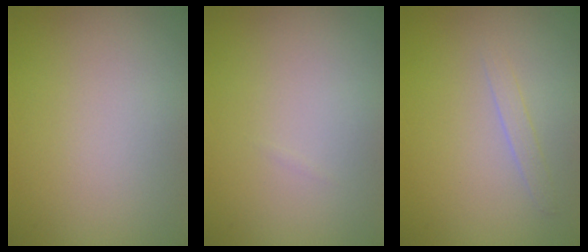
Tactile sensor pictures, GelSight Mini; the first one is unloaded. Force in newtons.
{"total": 0.0}
{"total": 1.0, "press": 1.0, "slide": 0.1}